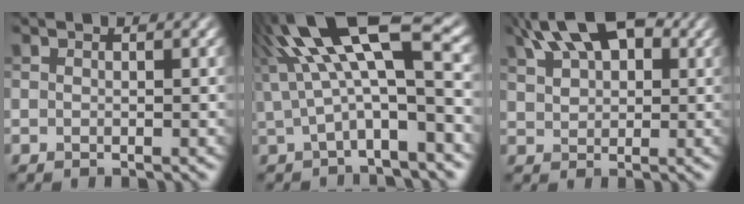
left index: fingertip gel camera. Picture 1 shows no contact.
{"total": 12.3, "force": [3.7, 3.5, 11.1], "torque": [-0.192, 0.019, 0.062]}
{"total": 9.1, "force": [4.7, 4.9, 6.0], "torque": [-0.111, 0.040, 0.064]}